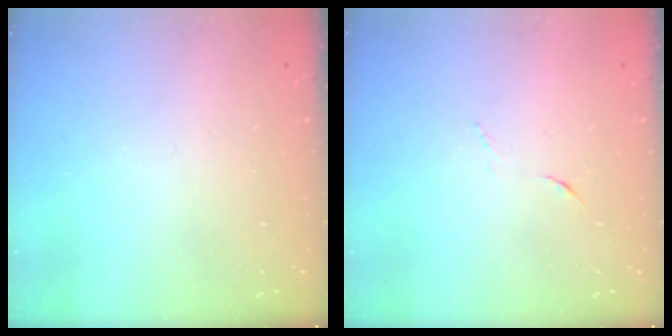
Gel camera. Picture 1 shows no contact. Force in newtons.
{"total": 4.1, "press": 4.0, "slide": 1.1}